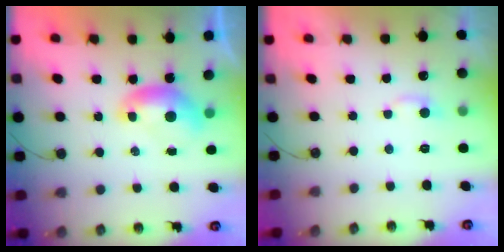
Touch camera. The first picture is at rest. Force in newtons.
{"total": 2.4, "press": 2.4, "slide": 0.4}